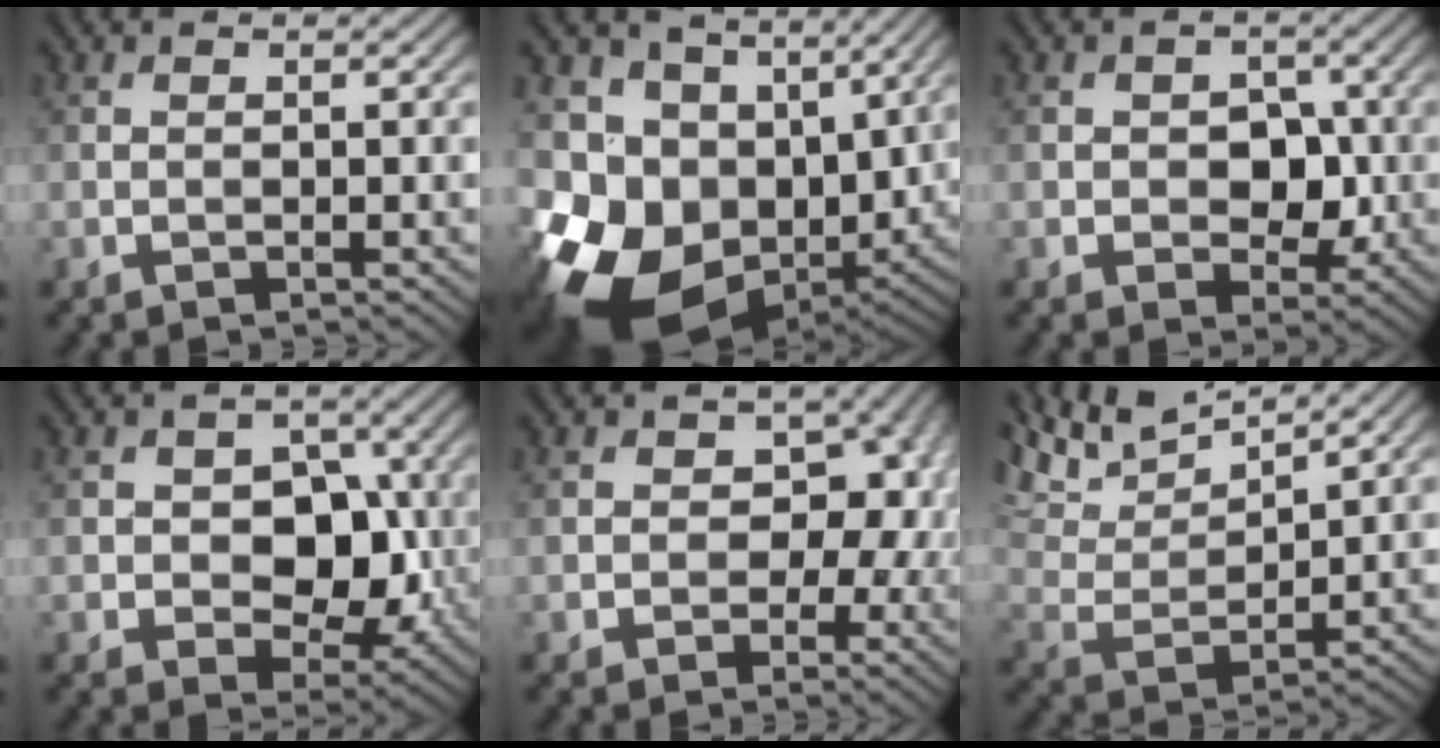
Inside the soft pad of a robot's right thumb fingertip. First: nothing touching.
{"total": 16.4, "force": [-1.6, 12.6, 10.3], "torque": [-0.234, -0.043, 0.004]}
{"total": 4.6, "force": [-0.6, 3.4, 3.0], "torque": [-0.044, -0.004, -0.016]}
{"total": 7.8, "force": [-0.6, 5.7, 5.3], "torque": [-0.077, -0.007, -0.017]}
{"total": 10.0, "force": [-0.6, 7.8, 6.2], "torque": [-0.056, 0.008, -0.022]}
{"total": 10.4, "force": [8.2, 2.6, 5.8], "torque": [-0.139, 0.005, 0.144]}